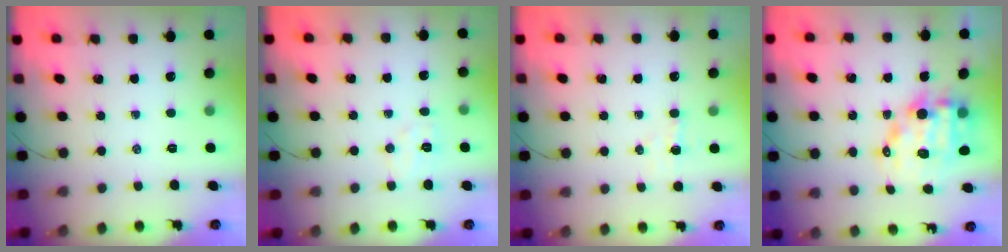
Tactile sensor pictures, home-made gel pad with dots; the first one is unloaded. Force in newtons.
{"total": 5.0, "press": 4.9, "slide": 1.1}
{"total": 3.2, "press": 3.1, "slide": 0.8}
{"total": 12.4, "press": 12.0, "slide": 3.1}